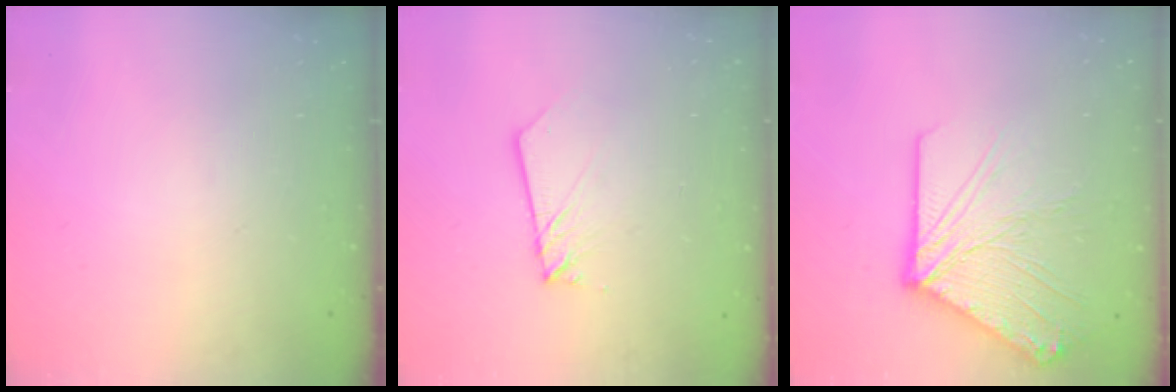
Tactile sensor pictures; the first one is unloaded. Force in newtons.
{"total": 3.0, "press": 3.0, "slide": 0.4}
{"total": 16.4, "press": 16.2, "slide": 2.3}